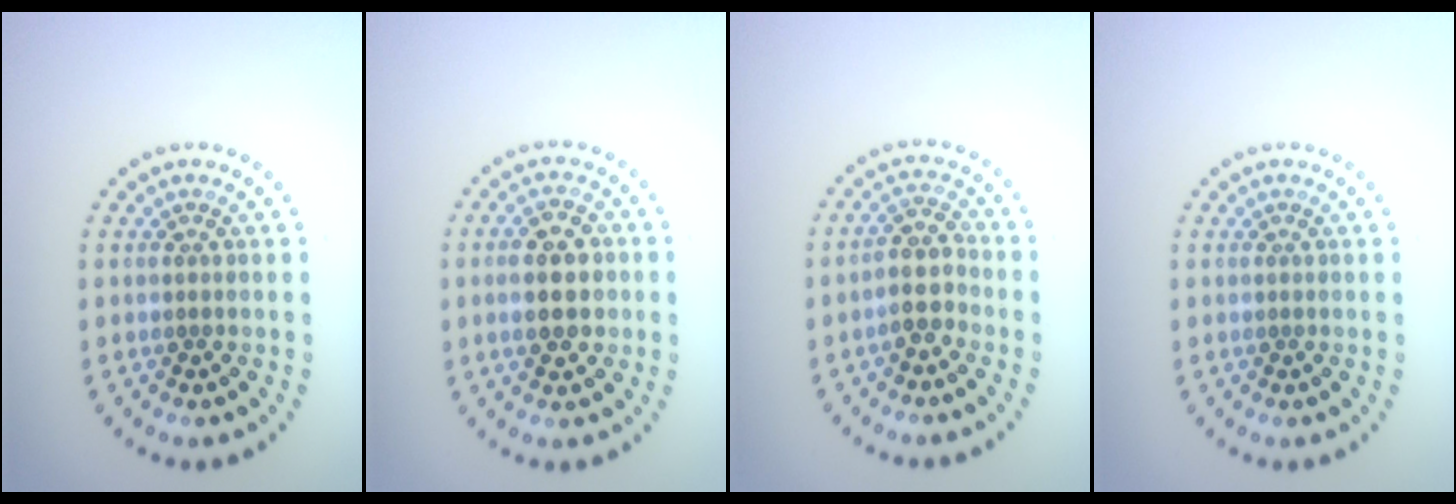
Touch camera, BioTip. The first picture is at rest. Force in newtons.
{"total": 4.4, "press": 4.4, "slide": 0.2}
{"total": 2.7, "press": 2.3, "slide": 1.4}
{"total": 0.0}